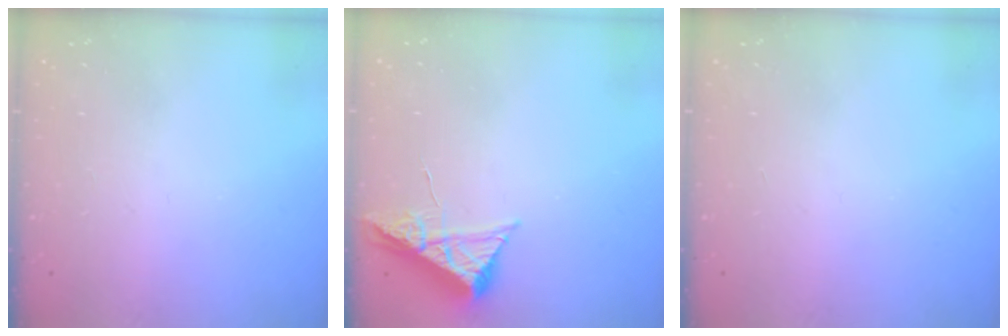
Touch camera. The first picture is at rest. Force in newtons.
{"total": 7.9, "press": 7.9, "slide": 0.8}
{"total": 0.0}